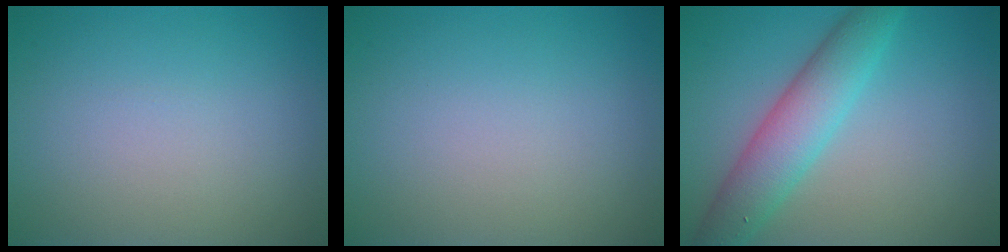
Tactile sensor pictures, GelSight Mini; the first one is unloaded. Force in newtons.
{"total": 0.0}
{"total": 5.3, "press": 5.3, "slide": 0.2}